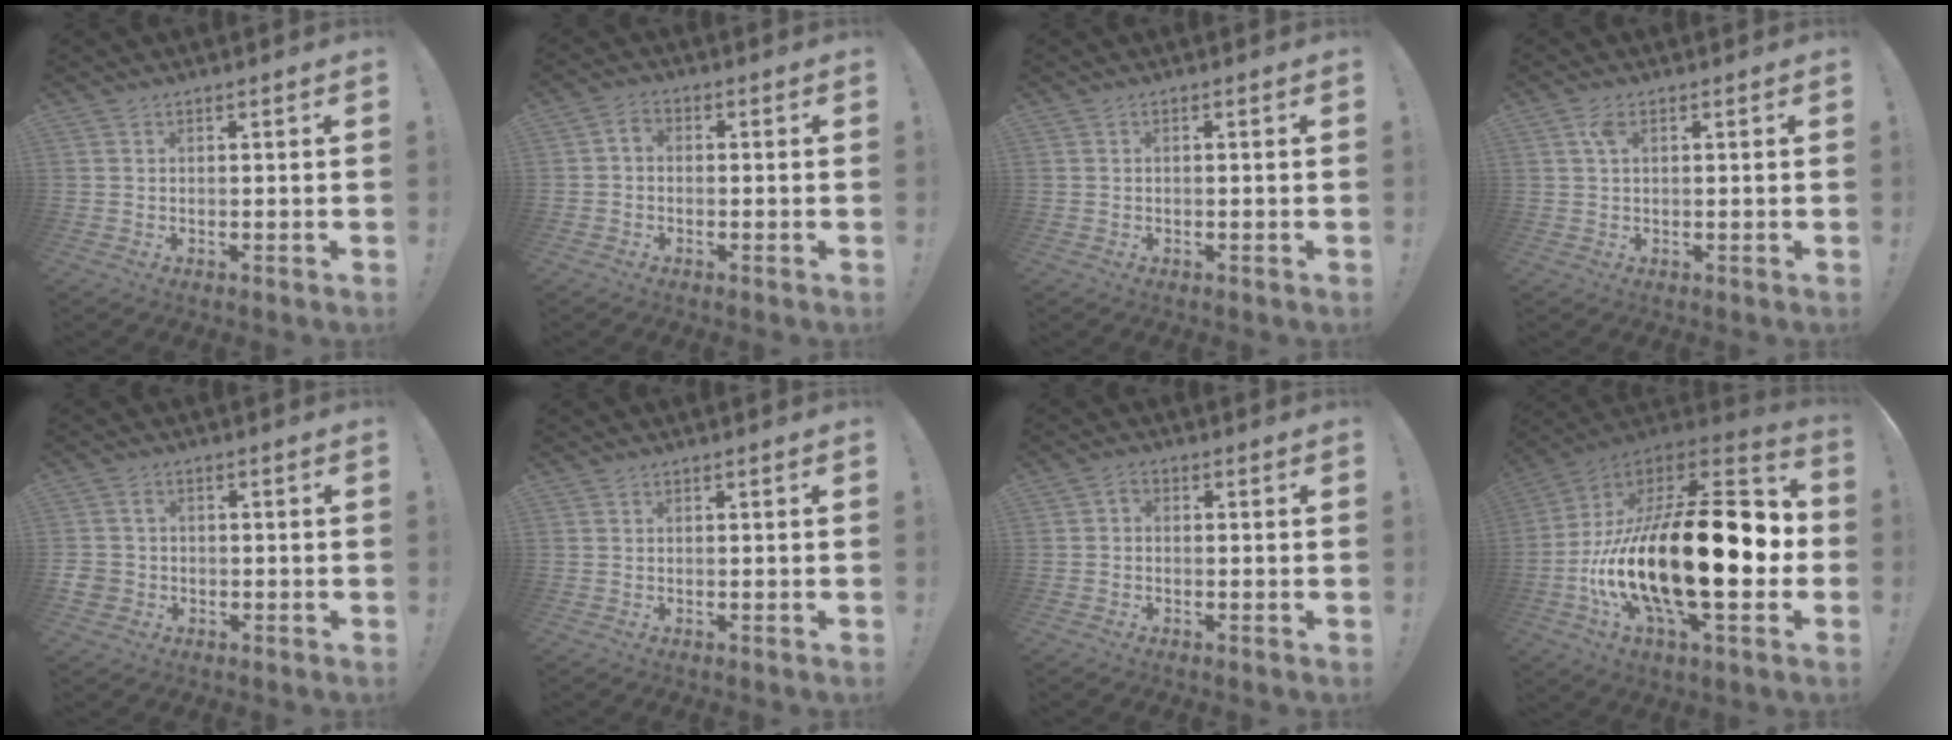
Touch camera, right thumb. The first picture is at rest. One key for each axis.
{"total": 2.3, "fx": -0.9, "fy": 1.7, "fz": 1.4, "tx": -0.032, "ty": 0.011, "tz": -0.014}
{"total": 0.0}
{"total": 3.1, "fx": 1.1, "fy": 1.5, "fz": 2.4, "tx": -0.041, "ty": 0.001, "tz": 0.017}
{"total": 4.3, "fx": -1.0, "fy": 3.7, "fz": 1.9, "tx": -0.046, "ty": 0.006, "tz": -0.017}
{"total": 0.0}
{"total": 1.6, "fx": -0.7, "fy": 1.1, "fz": 0.9, "tx": -0.023, "ty": 0.008, "tz": -0.012}
{"total": 30.5, "fx": -4.5, "fy": 12.1, "fz": 27.6, "tx": -0.514, "ty": 0.007, "tz": -0.073}